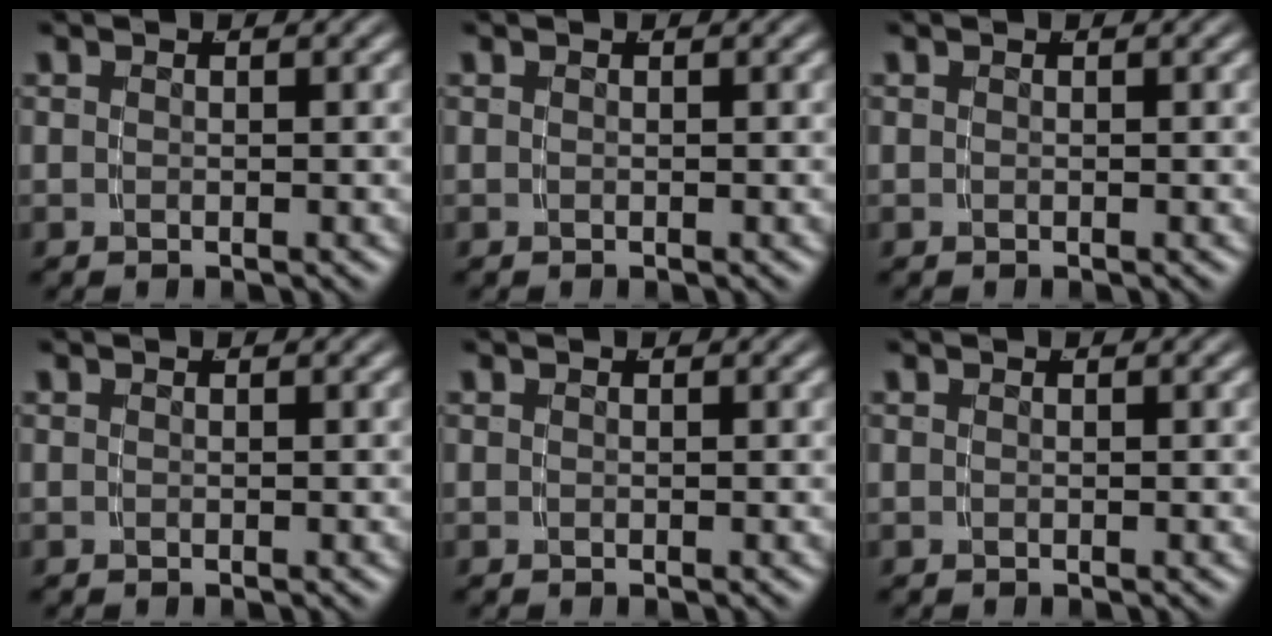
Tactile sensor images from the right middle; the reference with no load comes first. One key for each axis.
{"total": 0.0}
{"total": 0.0}
{"total": 0.0}
{"total": 0.0}
{"total": 0.0}